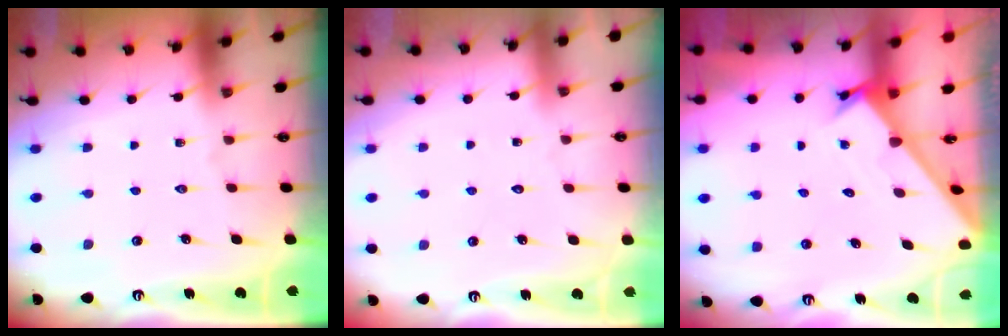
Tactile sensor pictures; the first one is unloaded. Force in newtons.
{"total": 3.3, "press": 3.3, "slide": 0.2}
{"total": 1.6, "press": 1.6, "slide": 0.1}